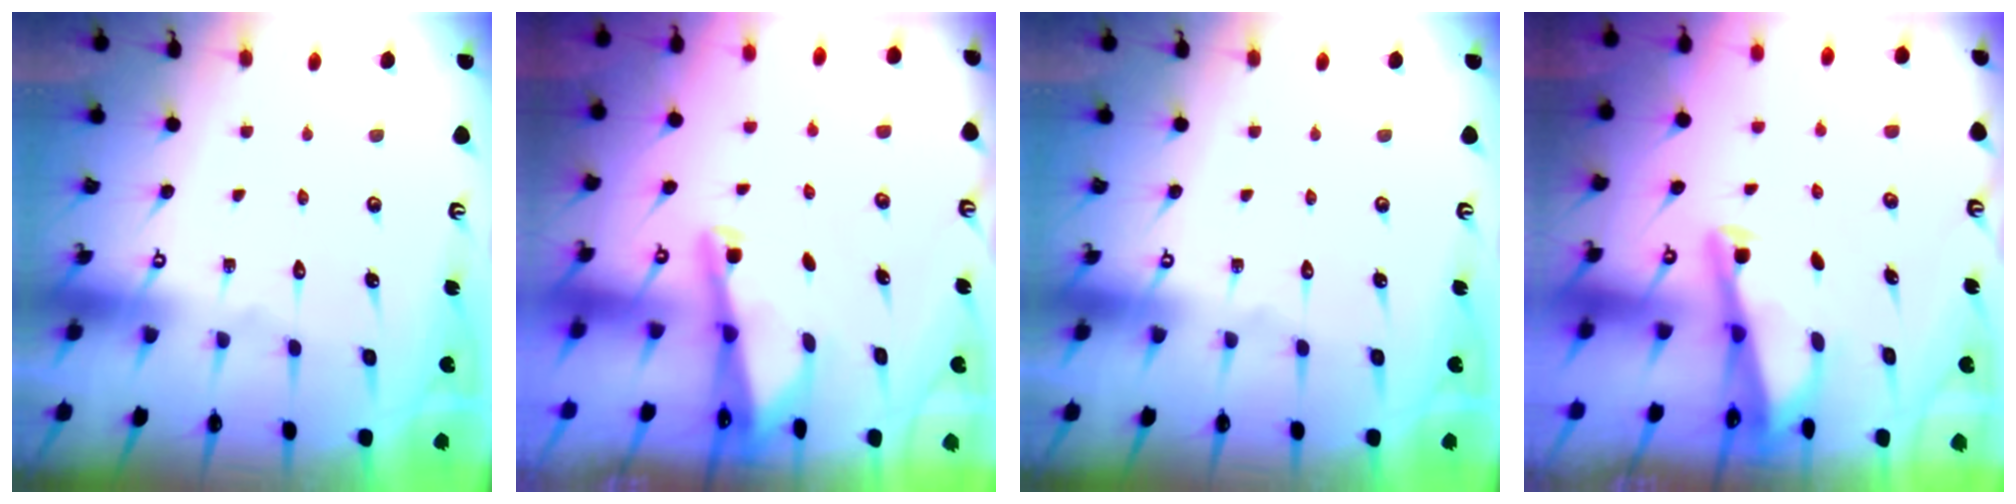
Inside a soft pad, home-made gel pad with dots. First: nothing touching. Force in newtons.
{"total": 2.3, "press": 2.3, "slide": 0.3}
{"total": 0.0}
{"total": 2.8, "press": 2.8, "slide": 0.3}